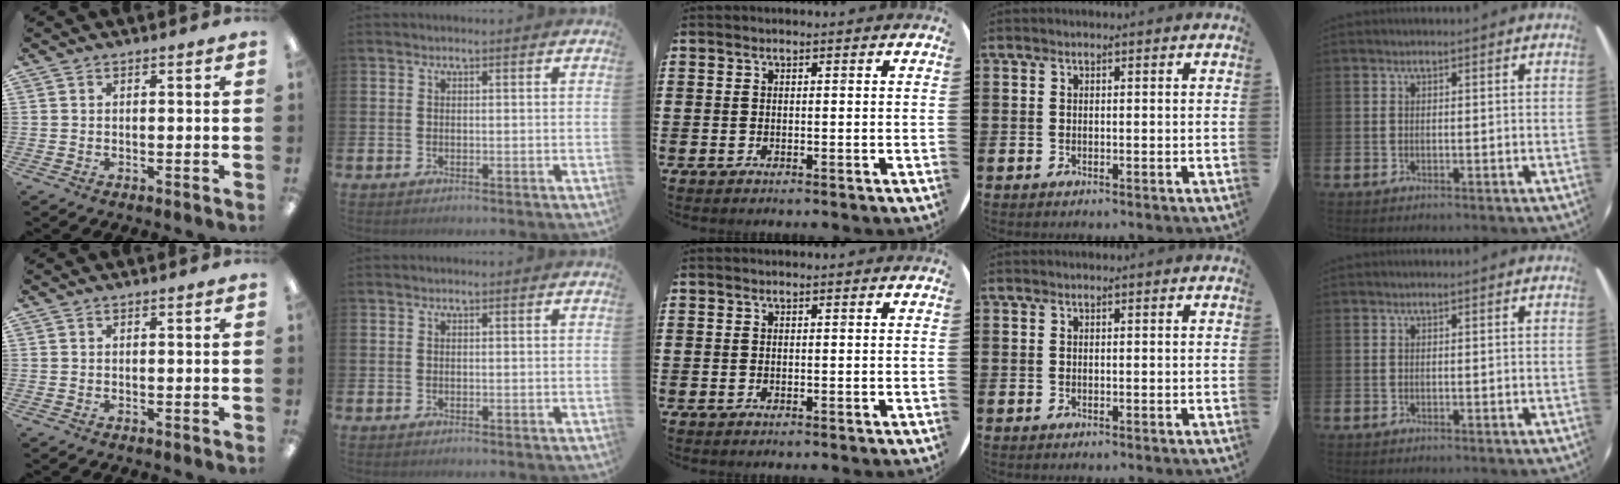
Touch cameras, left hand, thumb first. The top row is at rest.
{}